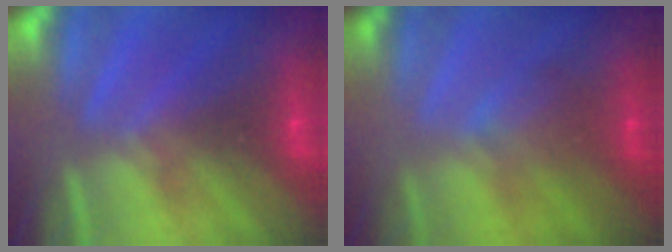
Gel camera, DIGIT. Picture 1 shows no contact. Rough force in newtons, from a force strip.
{"total": 2.2}